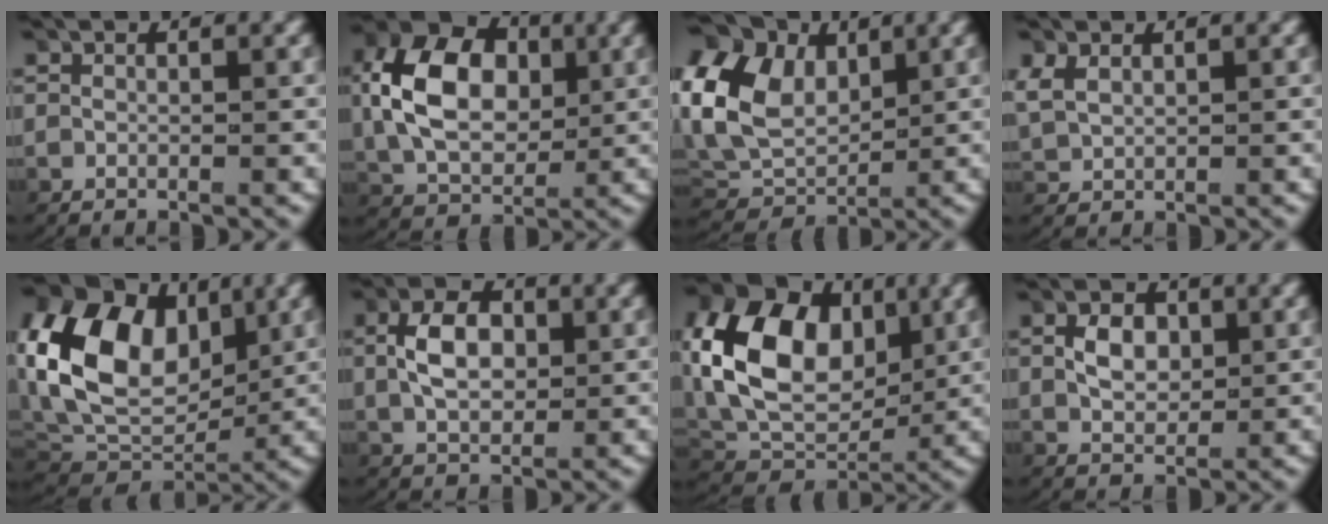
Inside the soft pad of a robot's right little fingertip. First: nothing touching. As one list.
[{"total": 8.9, "force": [1.2, 6.3, 6.2], "torque": [-0.130, 0.000, 0.020]}, {"total": 12.0, "force": [2.1, 9.9, 6.4], "torque": [-0.147, -0.003, 0.026]}, {"total": 2.3, "force": [0.9, 1.8, 1.1], "torque": [-0.037, 0.000, 0.026]}, {"total": 11.7, "force": [2.3, 8.3, 7.9], "torque": [-0.163, -0.008, 0.046]}, {"total": 4.4, "force": [0.3, 2.7, 3.4], "torque": [-0.061, 0.001, 0.009]}, {"total": 11.3, "force": [1.9, 8.0, 7.7], "torque": [-0.163, -0.006, 0.036]}, {"total": 3.0, "force": [0.4, 2.1, 2.1], "torque": [-0.038, -0.007, 0.013]}]